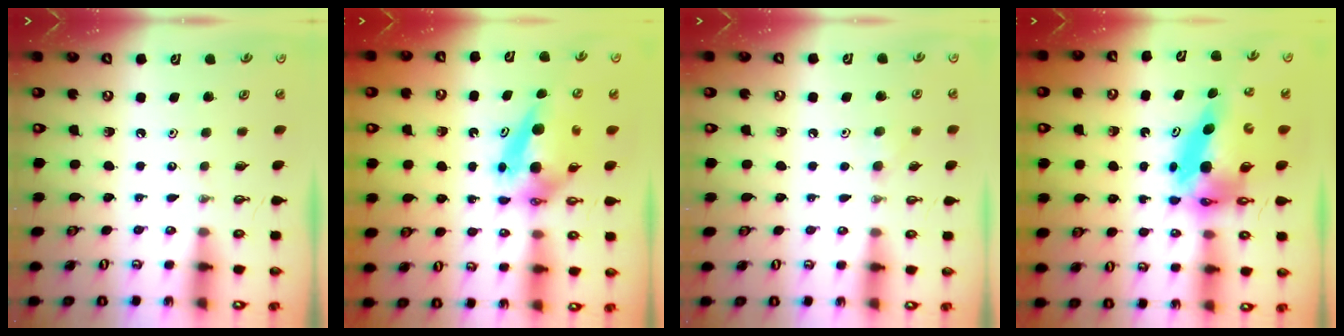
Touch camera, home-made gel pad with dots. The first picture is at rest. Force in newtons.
{"total": 6.5, "press": 6.5, "slide": 0.5}
{"total": 4.2, "press": 4.0, "slide": 1.2}
{"total": 9.3, "press": 9.3, "slide": 0.9}